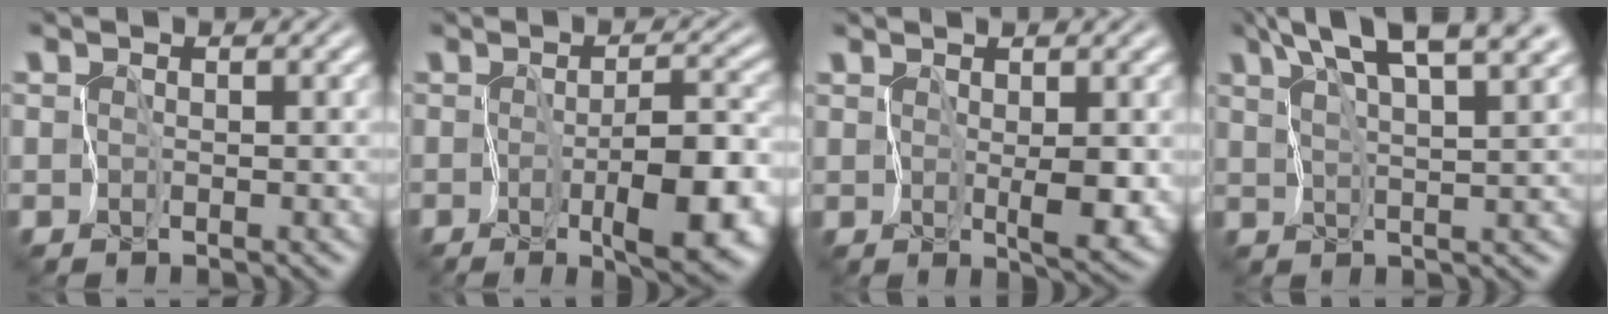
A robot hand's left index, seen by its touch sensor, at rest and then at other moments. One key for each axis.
{"total": 6.5, "fx": -2.3, "fy": 1.9, "fz": 5.8, "tx": -0.083, "ty": -0.001, "tz": -0.037}
{"total": 4.2, "fx": 0.6, "fy": 1.7, "fz": 3.8, "tx": -0.068, "ty": -0.009, "tz": 0.018}
{"total": 9.1, "fx": 6.5, "fy": 2.1, "fz": 6.1, "tx": -0.117, "ty": 0.026, "tz": 0.093}